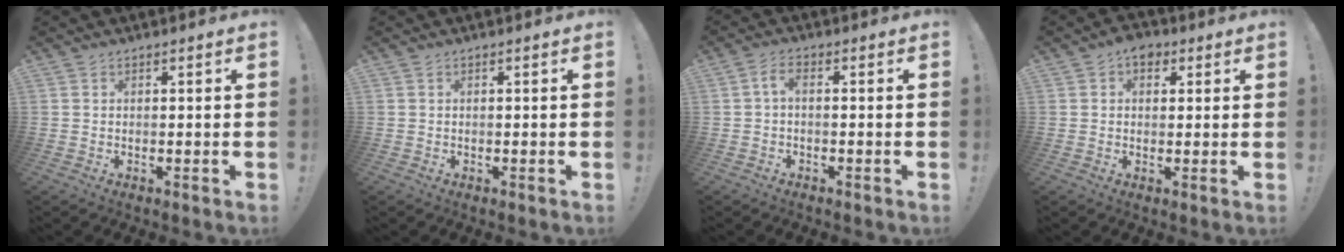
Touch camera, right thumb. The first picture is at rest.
{"total": 0.6, "force": [-0.4, 0.4, -0.2], "torque": [0.003, 0.002, -0.009]}
{"total": 3.1, "force": [-0.5, 0.9, 3.0], "torque": [-0.063, 0.002, -0.011]}
{"total": 4.8, "force": [2.2, 3.4, 2.6], "torque": [-0.024, -0.007, 0.036]}